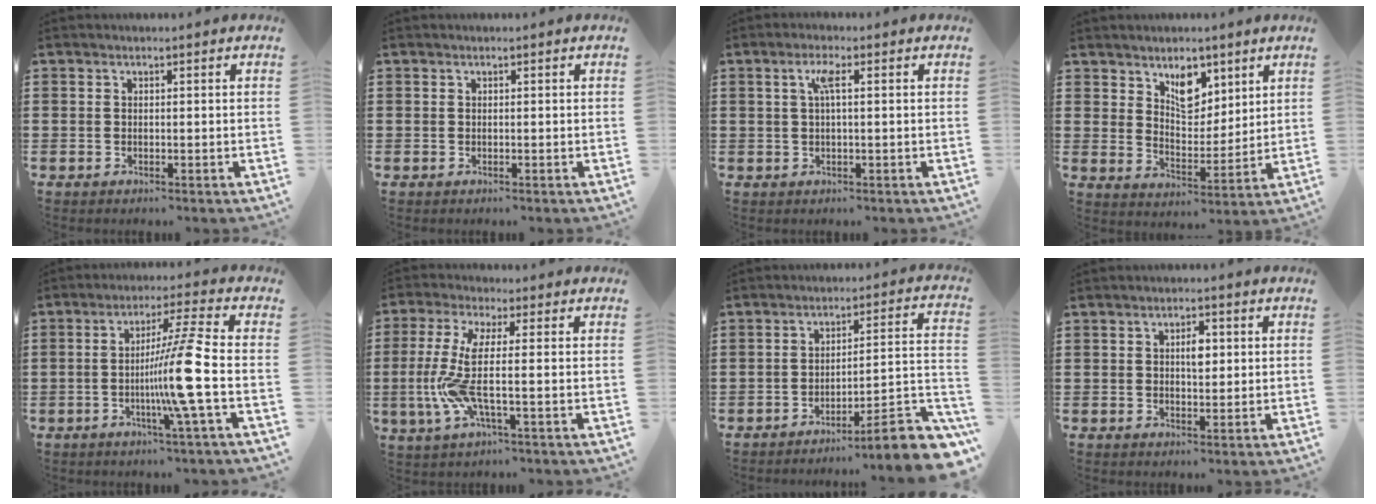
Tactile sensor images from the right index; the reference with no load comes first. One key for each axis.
{"total": 0.0}
{"total": 2.7, "fx": 0.6, "fy": 0.3, "fz": 2.7, "tx": -0.063, "ty": 0.001, "tz": 0.005}
{"total": 6.8, "fx": 4.4, "fy": 3.9, "fz": 3.4, "tx": -0.060, "ty": -0.008, "tz": 0.077}
{"total": 10.5, "fx": -2.4, "fy": -1.2, "fz": 10.1, "tx": -0.188, "ty": -0.015, "tz": -0.053}
{"total": 8.8, "fx": -1.1, "fy": 1.4, "fz": 8.6, "tx": -0.210, "ty": -0.024, "tz": -0.032}
{"total": 8.3, "fx": -6.0, "fy": 0.5, "fz": 5.7, "tx": -0.085, "ty": -0.003, "tz": -0.113}
{"total": 3.0, "fx": 0.5, "fy": 1.3, "fz": 2.7, "tx": -0.038, "ty": 0.000, "tz": 0.003}